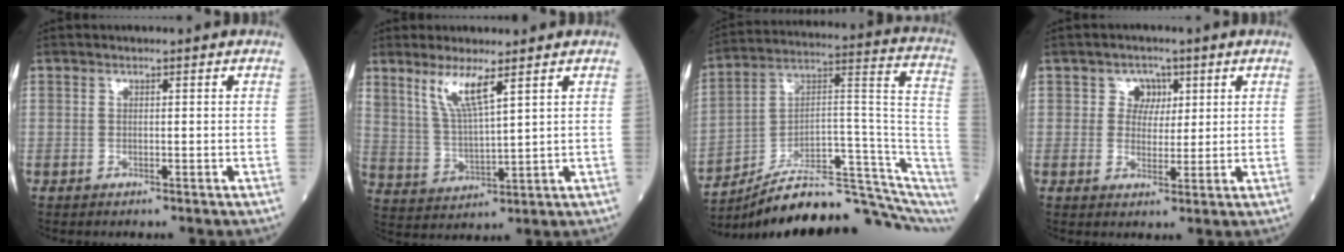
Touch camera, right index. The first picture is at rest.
{"total": 7.1, "force": [4.4, 0.6, 5.5], "torque": [-0.118, -0.007, 0.095]}
{"total": 21.5, "force": [-17.3, 3.0, 12.5], "torque": [-0.136, 0.059, -0.260]}
{"total": 3.6, "force": [1.4, 3.1, 1.1], "torque": [-0.008, 0.005, 0.018]}